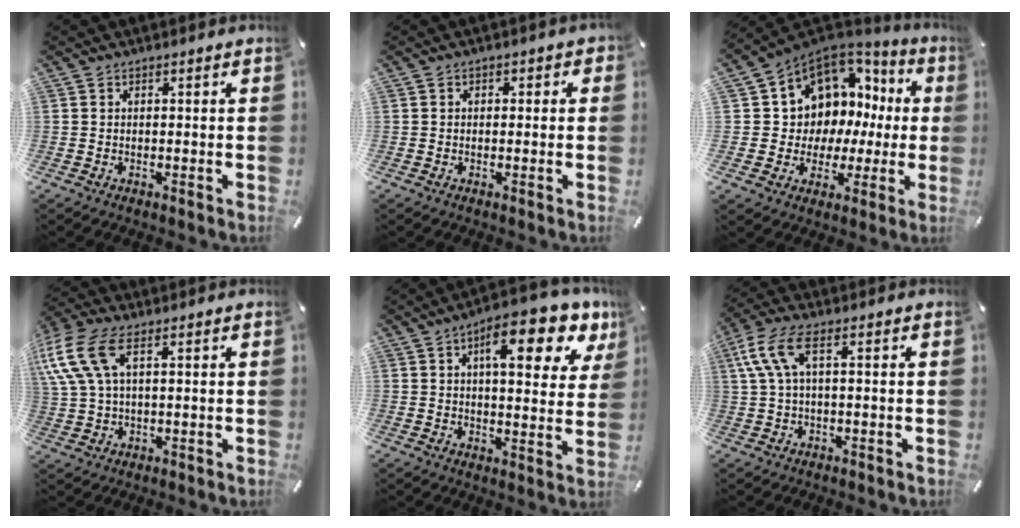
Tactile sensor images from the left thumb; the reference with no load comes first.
{"total": 1.3, "force": [-0.4, 1.1, 0.5], "torque": [-0.001, 0.003, -0.011]}
{"total": 10.3, "force": [4.5, 8.9, 2.6], "torque": [-0.062, -0.055, 0.095]}
{"total": 12.2, "force": [4.1, 6.1, 9.7], "torque": [-0.226, -0.007, 0.078]}
{"total": 14.1, "force": [7.5, 5.5, 10.6], "torque": [-0.139, -0.036, 0.116]}
{"total": 8.4, "force": [1.7, 3.1, 7.6], "torque": [-0.161, -0.006, 0.031]}